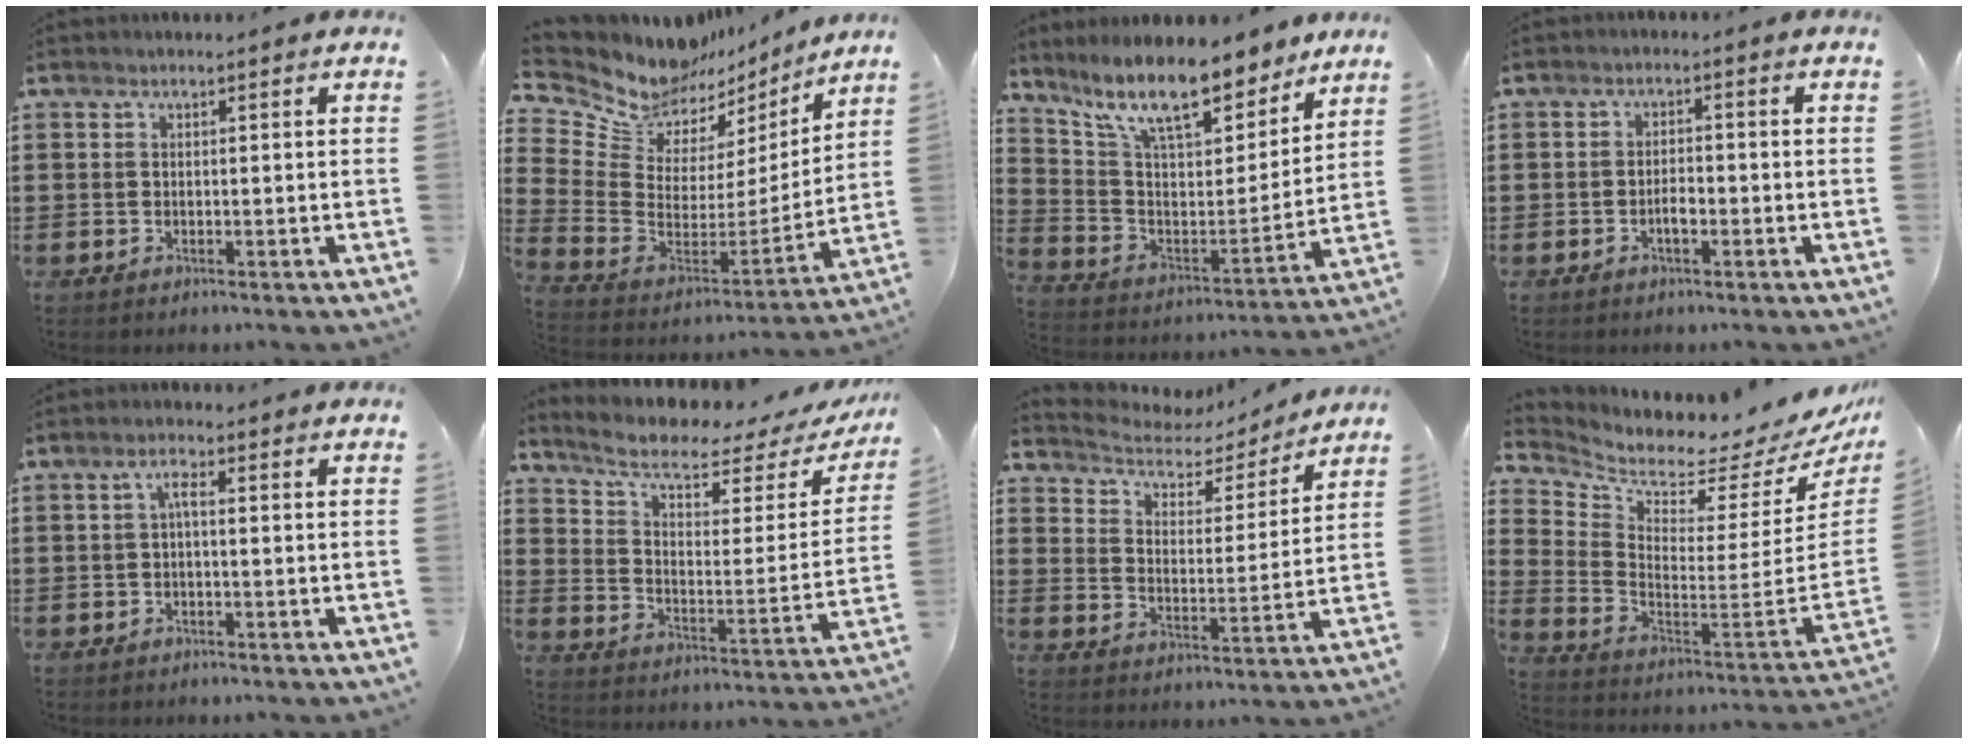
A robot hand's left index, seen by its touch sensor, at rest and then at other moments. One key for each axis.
{"total": 9.7, "fx": 8.6, "fy": 4.0, "fz": 1.7, "tx": -0.091, "ty": -0.065, "tz": 0.157}
{"total": 12.9, "fx": 10.2, "fy": 3.4, "fz": 7.2, "tx": -0.162, "ty": -0.057, "tz": 0.176}
{"total": 2.3, "fx": -0.9, "fy": 0.8, "fz": 1.9, "tx": -0.037, "ty": 0.003, "tz": -0.018}
{"total": 2.2, "fx": -0.3, "fy": 0.7, "fz": 2.0, "tx": -0.043, "ty": 0.009, "tz": -0.008}
{"total": 6.9, "fx": 5.0, "fy": 2.2, "fz": 4.2, "tx": -0.098, "ty": -0.033, "tz": 0.083}
{"total": 4.2, "fx": 3.9, "fy": 1.4, "fz": 0.9, "tx": -0.045, "ty": -0.033, "tz": 0.058}
{"total": 2.5, "fx": 2.2, "fy": 0.6, "fz": 1.0, "tx": -0.035, "ty": -0.059, "tz": 0.028}